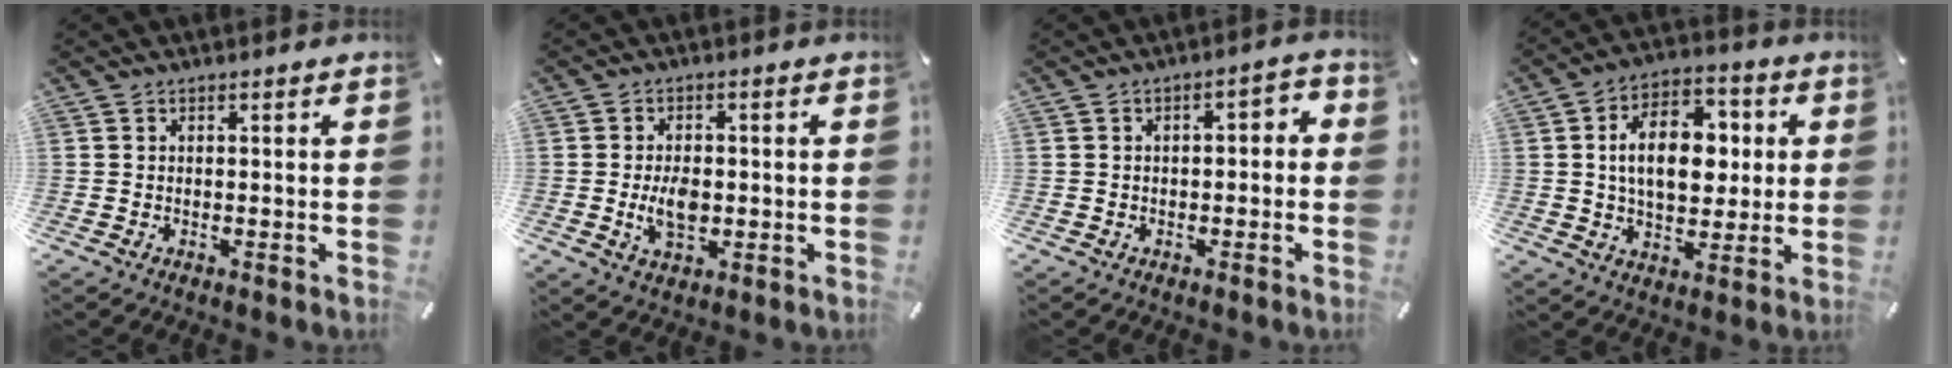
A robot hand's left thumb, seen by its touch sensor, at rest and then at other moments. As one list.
[{"total": 6.7, "force": [-0.8, 4.1, 5.2], "torque": [-0.109, -0.005, -0.018]}, {"total": 3.4, "force": [-1.5, 1.7, 2.5], "torque": [-0.037, 0.014, -0.034]}, {"total": 14.6, "force": [1.7, 9.6, 10.9], "torque": [-0.187, 0.007, 0.026]}]